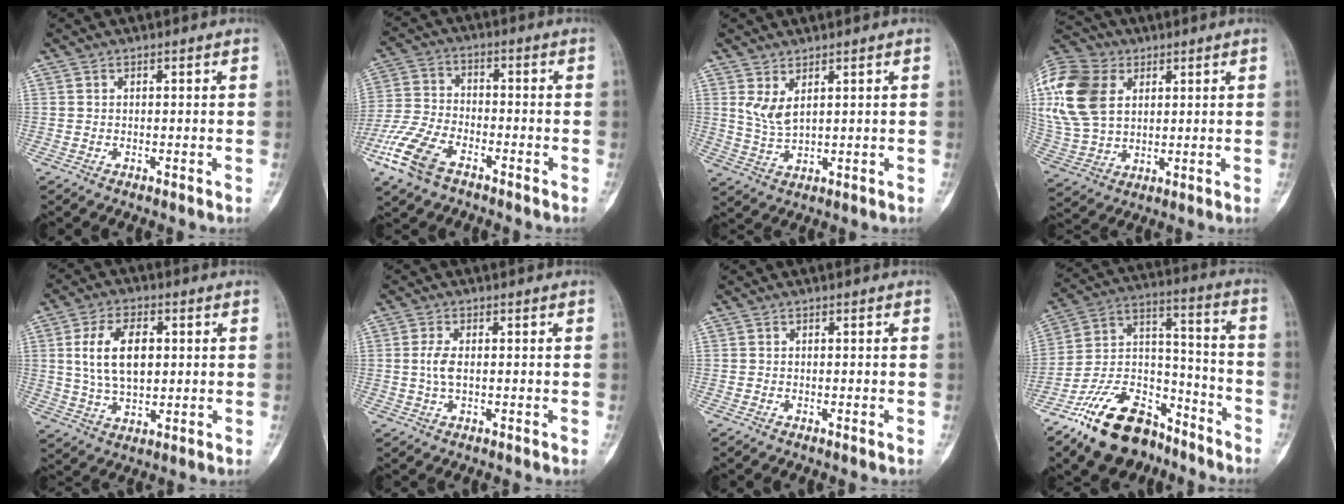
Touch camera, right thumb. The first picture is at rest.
{"total": 11.6, "force": [-6.8, 5.8, 7.5], "torque": [-0.163, 0.016, -0.139]}
{"total": 4.4, "force": [2.0, 1.8, 3.5], "torque": [-0.067, -0.016, 0.051]}
{"total": 20.5, "force": [5.8, 14.5, 13.3], "torque": [-0.288, 0.006, 0.110]}
{"total": 11.5, "force": [1.9, 6.7, 9.1], "torque": [-0.151, -0.001, 0.039]}
{"total": 3.2, "force": [-0.1, 1.4, 2.9], "torque": [-0.064, 0.003, -0.002]}
{"total": 0.0}
{"total": 20.9, "force": [-14.7, 10.6, 10.3], "torque": [-0.167, 0.105, -0.256]}